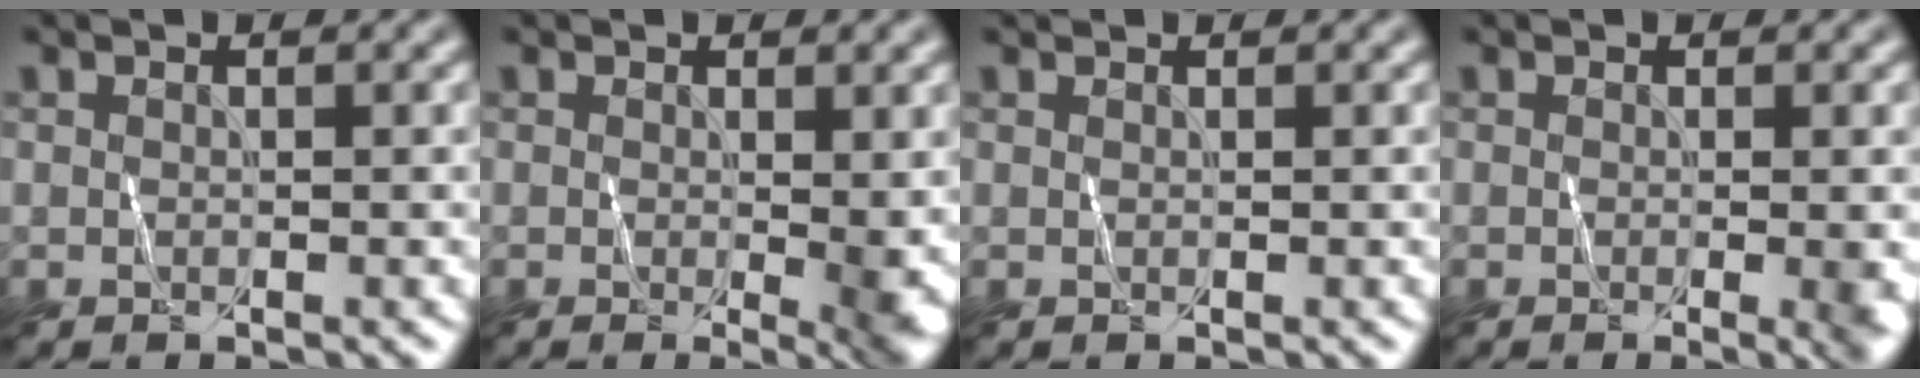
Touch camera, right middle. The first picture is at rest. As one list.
[{"total": 2.9, "force": [0.0, 0.6, 2.9], "torque": [-0.037, -0.004, 0.008]}, {"total": 1.3, "force": [1.2, 0.2, 0.3], "torque": [-0.008, 0.002, 0.016]}, {"total": 2.2, "force": [-0.4, 0.5, 2.1], "torque": [-0.019, 0.000, 0.002]}]